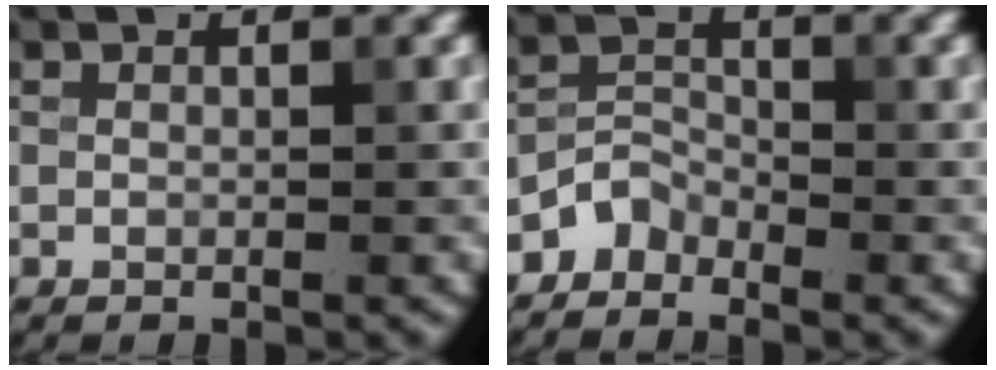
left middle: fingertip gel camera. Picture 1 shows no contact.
{"total": 2.2, "force": [-1.8, 1.2, 0.3], "torque": [-0.001, 0.013, -0.041]}